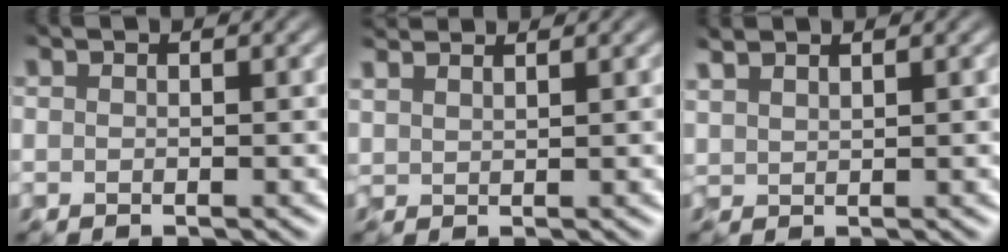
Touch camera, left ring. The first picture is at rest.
{"total": 3.2, "force": [3.0, 0.6, 1.0], "torque": [-0.015, 0.009, 0.044]}
{"total": 1.6, "force": [1.5, 0.2, 0.5], "torque": [-0.011, 0.006, 0.030]}